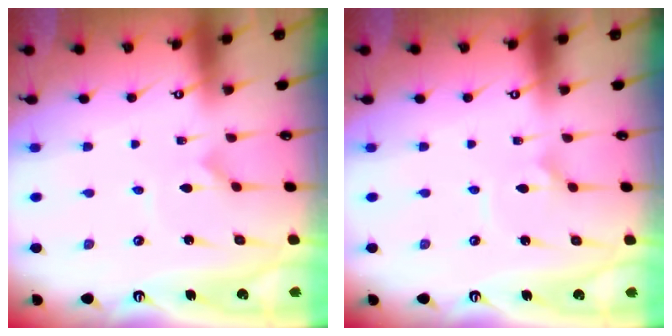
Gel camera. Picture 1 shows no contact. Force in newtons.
{"total": 1.8, "press": 1.8, "slide": 0.1}